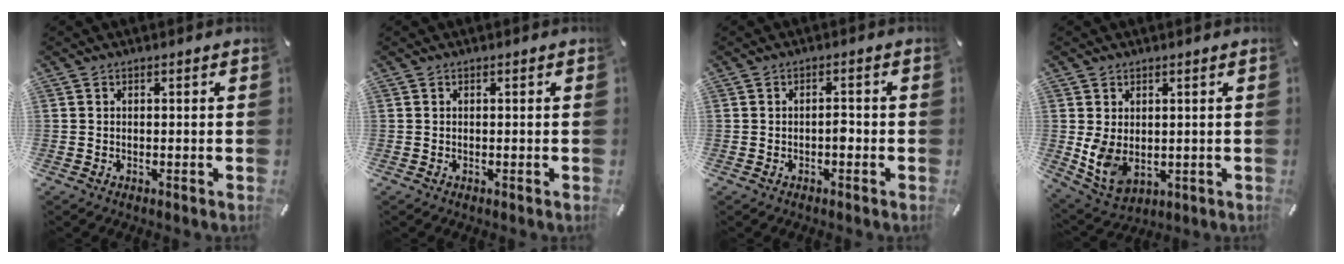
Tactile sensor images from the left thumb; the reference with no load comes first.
{"total": 0.0}
{"total": 2.0, "force": [-0.7, 1.0, 1.6], "torque": [-0.031, 0.007, -0.015]}
{"total": 6.9, "force": [0.8, 5.4, 4.2], "torque": [-0.100, -0.010, 0.017]}